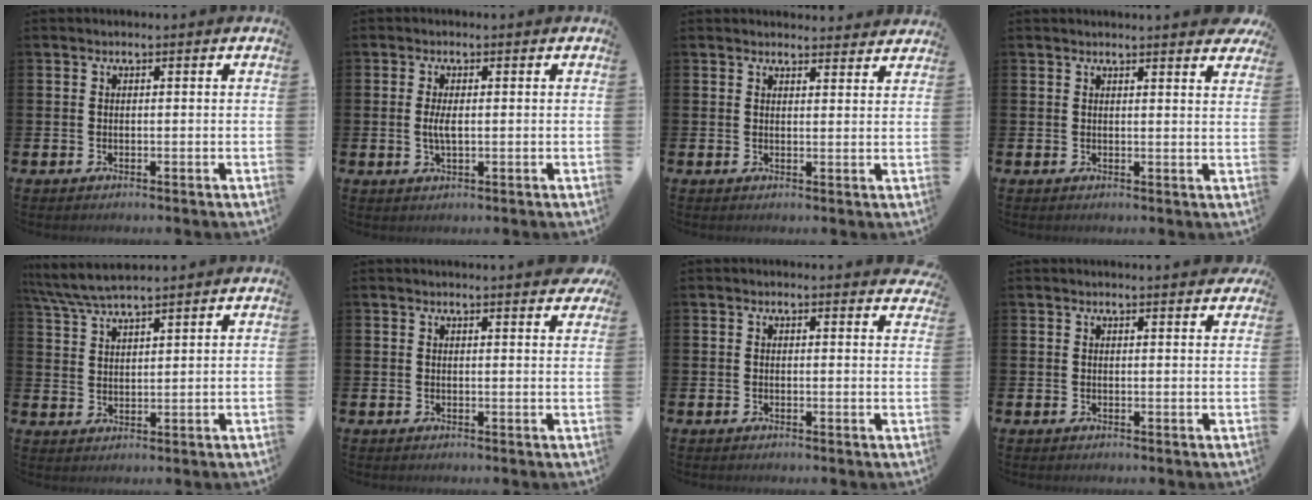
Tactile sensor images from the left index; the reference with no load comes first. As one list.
[{"total": 2.6, "force": [0.0, 0.9, 2.4], "torque": [-0.043, 0.001, -0.002]}, {"total": 2.5, "force": [2.5, 0.4, -0.3], "torque": [0.014, -0.020, 0.042]}, {"total": 2.0, "force": [2.0, -0.3, -0.2], "torque": [0.021, -0.021, 0.031]}, {"total": 5.7, "force": [5.4, 0.6, 1.9], "torque": [-0.056, -0.018, 0.099]}, {"total": 1.8, "force": [1.8, -0.1, 0.1], "torque": [0.009, -0.013, 0.029]}, {"total": 1.0, "force": [0.9, 0.1, -0.1], "torque": [0.013, -0.007, 0.015]}, {"total": 1.2, "force": [1.2, -0.1, 0.0], "torque": [0.011, -0.009, 0.019]}]